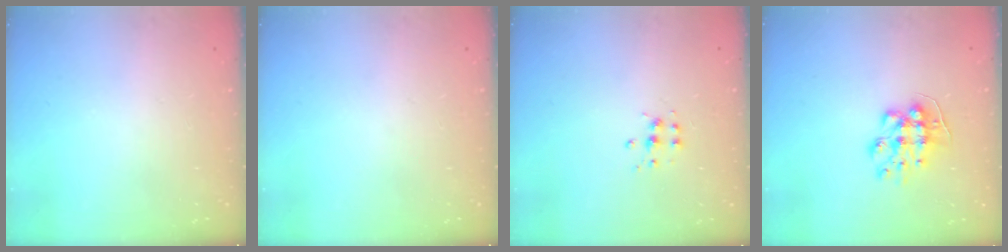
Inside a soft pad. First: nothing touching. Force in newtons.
{"total": 0.0}
{"total": 4.8, "press": 4.7, "slide": 0.4}
{"total": 8.8, "press": 8.7, "slide": 0.6}